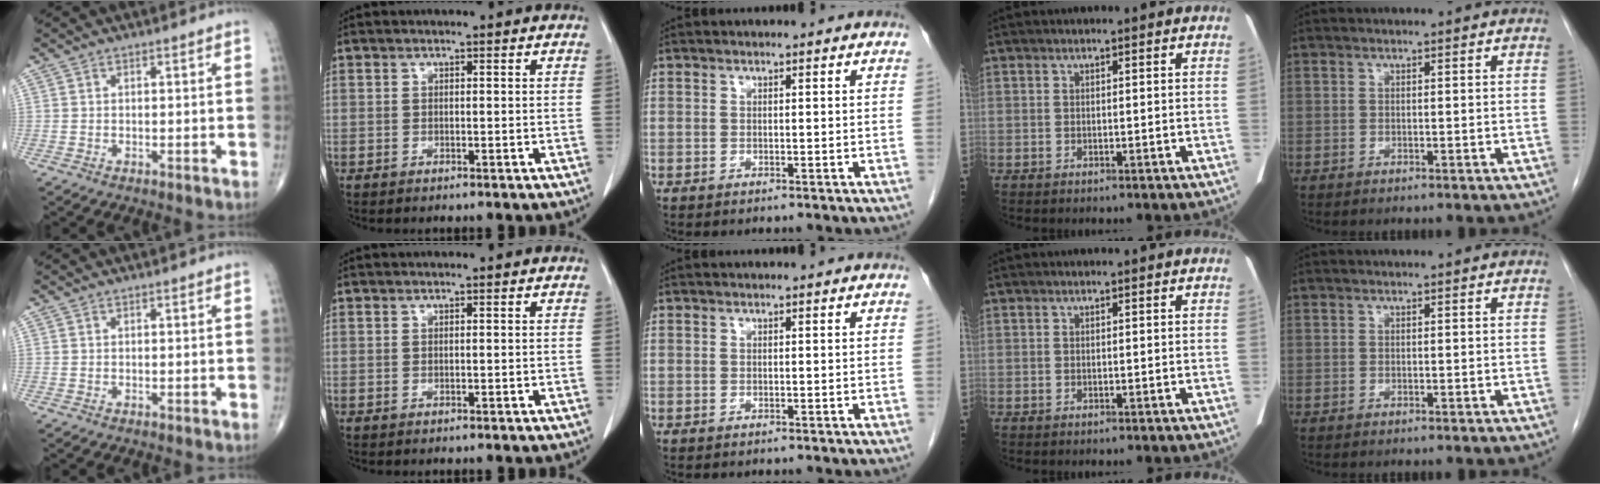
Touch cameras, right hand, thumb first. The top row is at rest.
{}